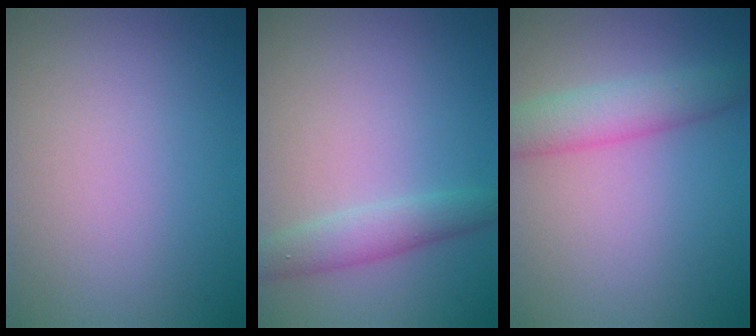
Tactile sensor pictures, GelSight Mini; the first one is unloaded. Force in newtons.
{"total": 2.6, "press": 2.6, "slide": 0.1}
{"total": 3.9, "press": 3.9, "slide": 0.1}